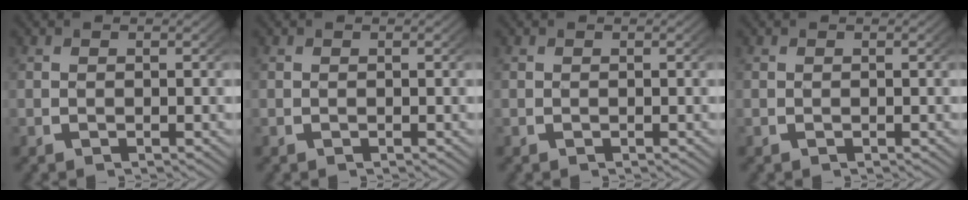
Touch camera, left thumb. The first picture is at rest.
{"total": 0.0}
{"total": 0.0}
{"total": 0.0}